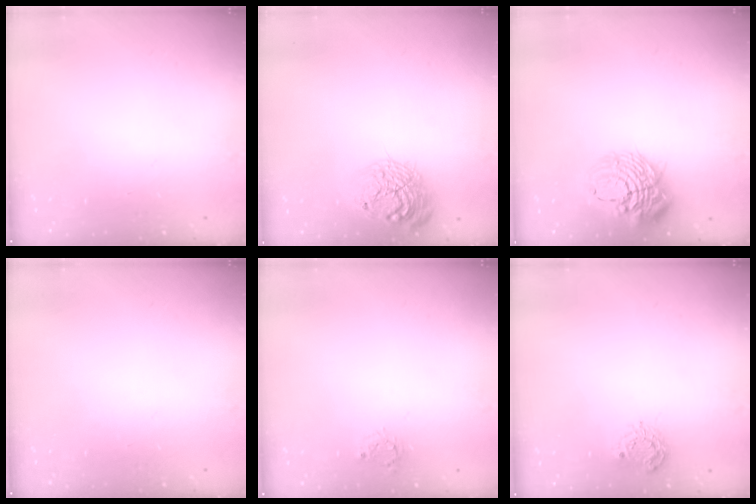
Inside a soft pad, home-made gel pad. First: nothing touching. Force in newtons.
{"total": 16.8, "press": 16.7, "slide": 1.5}
{"total": 15.5, "press": 15.4, "slide": 1.6}
{"total": 0.0}
{"total": 3.2, "press": 3.2, "slide": 0.2}
{"total": 5.9, "press": 5.9, "slide": 0.3}